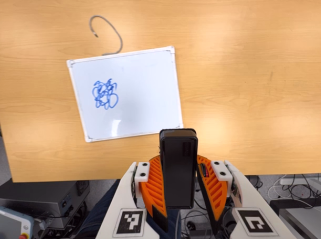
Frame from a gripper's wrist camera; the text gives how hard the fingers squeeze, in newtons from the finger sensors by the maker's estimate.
{"total": 7.5, "left": 6.7, "right": 8.3}